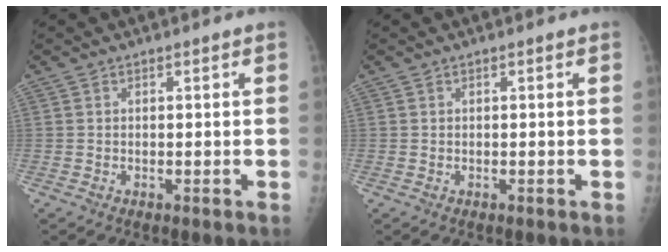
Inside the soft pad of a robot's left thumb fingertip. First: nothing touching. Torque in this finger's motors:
{"motor_torque": [0.00, 0.00, -0.09, -0.02, 0.00]}